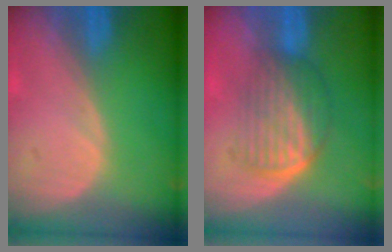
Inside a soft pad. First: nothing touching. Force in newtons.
{"total": 7.2, "press": 6.0, "slide": 4.0}